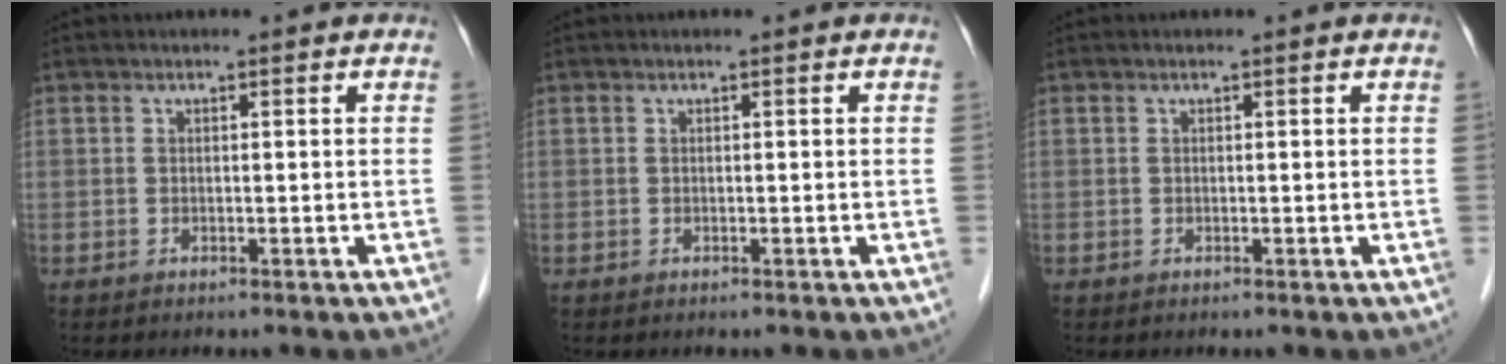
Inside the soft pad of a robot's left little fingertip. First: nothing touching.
{"total": 0.0}
{"total": 0.0}